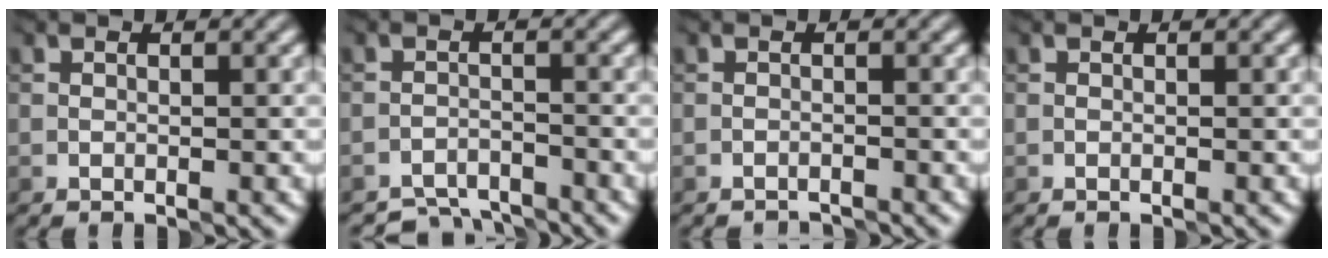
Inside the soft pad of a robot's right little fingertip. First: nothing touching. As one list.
[{"total": 4.5, "force": [-4.3, 1.1, 0.8], "torque": [-0.008, -0.011, -0.079]}, {"total": 1.7, "force": [-1.7, 0.1, 0.1], "torque": [0.002, -0.006, -0.034]}, {"total": 0.0}]